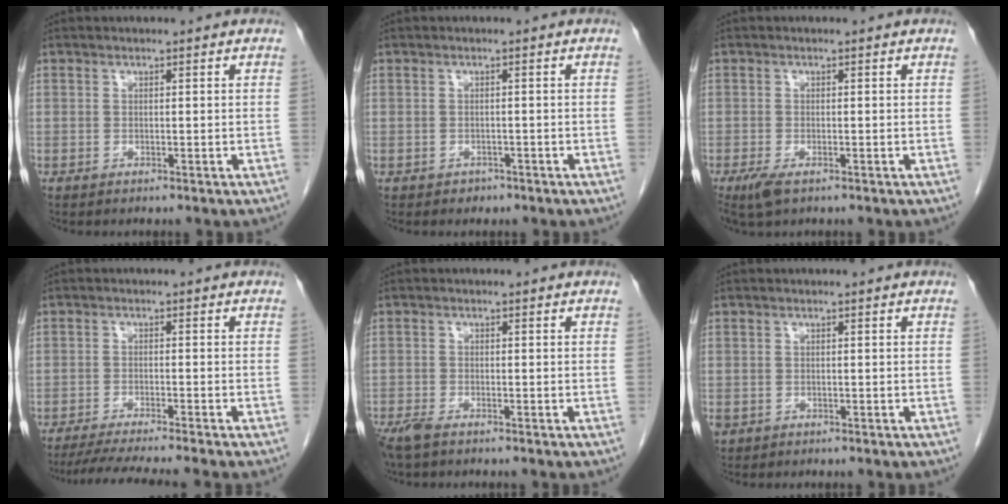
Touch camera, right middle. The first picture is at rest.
{"total": 1.2, "force": [-0.9, 0.9, 0.1], "torque": [-0.006, 0.002, -0.013]}
{"total": 3.1, "force": [-1.8, 1.1, 2.3], "torque": [-0.055, -0.008, -0.030]}
{"total": 9.2, "force": [-8.0, -1.3, 4.3], "torque": [-0.053, -0.022, -0.126]}
{"total": 3.5, "force": [-2.7, 1.0, 2.1], "torque": [-0.048, -0.010, -0.048]}
{"total": 1.6, "force": [-0.7, 1.3, 0.5], "torque": [-0.015, 0.001, -0.007]}